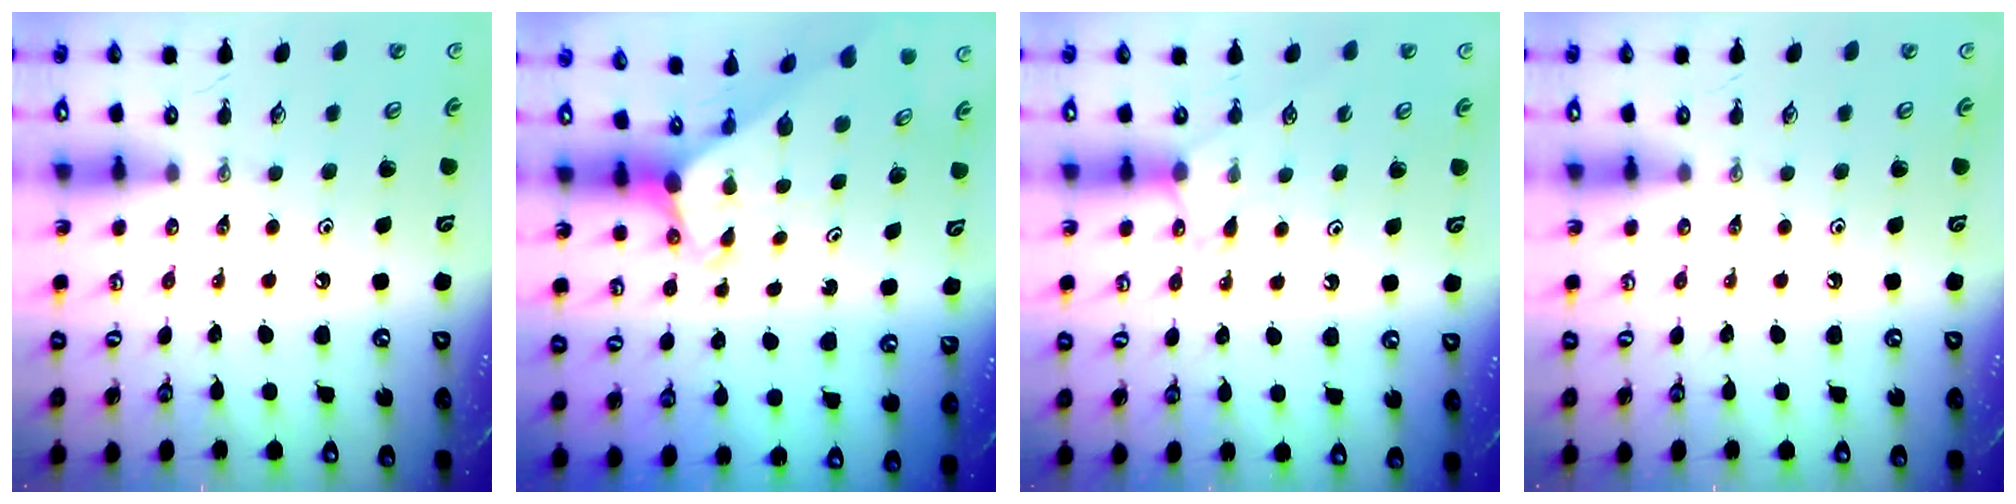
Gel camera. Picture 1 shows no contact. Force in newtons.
{"total": 2.9, "press": 2.9, "slide": 0.2}
{"total": 5.2, "press": 5.2, "slide": 0.6}
{"total": 0.0}